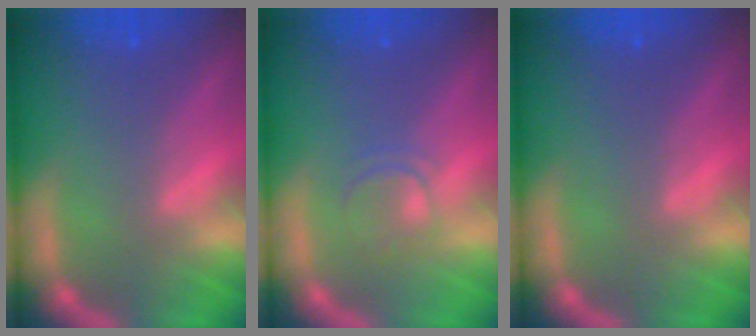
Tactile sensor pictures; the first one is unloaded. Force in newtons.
{"total": 2.0}
{"total": 0.0}